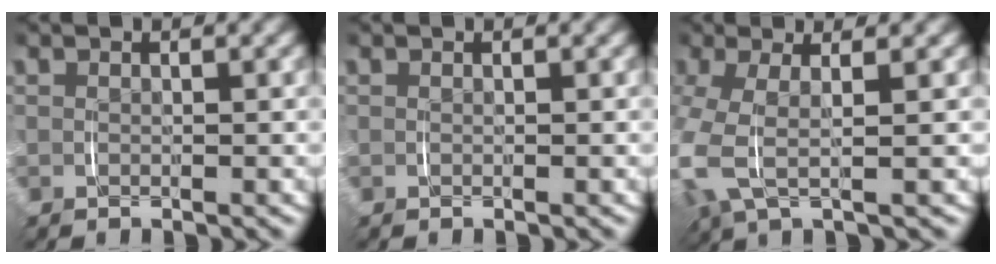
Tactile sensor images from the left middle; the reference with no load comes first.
{"total": 0.0}
{"total": 5.2, "force": [0.2, 2.7, 4.4], "torque": [-0.121, -0.006, 0.007]}